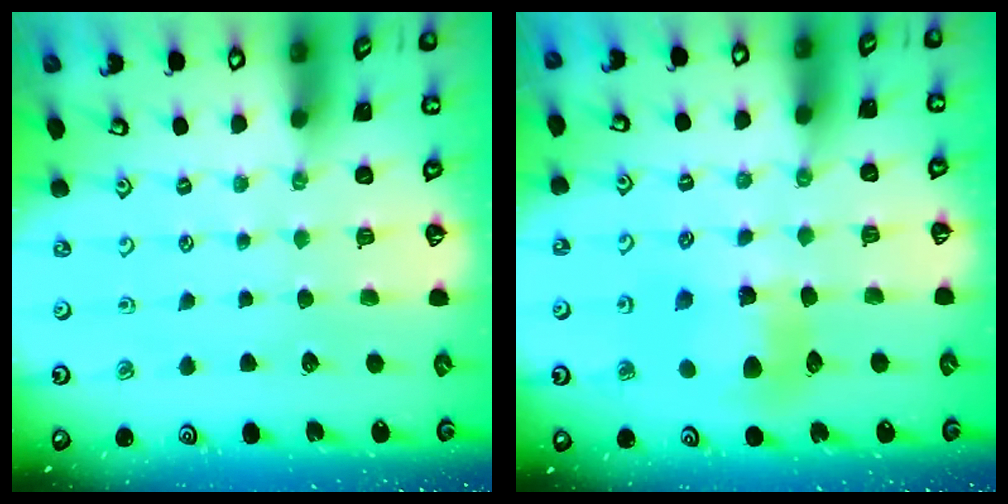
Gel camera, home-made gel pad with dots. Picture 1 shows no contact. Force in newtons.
{"total": 9.0, "press": 8.9, "slide": 1.1}